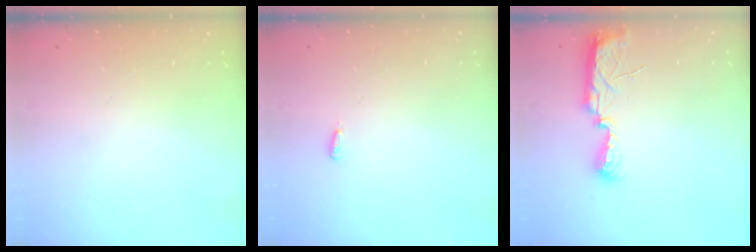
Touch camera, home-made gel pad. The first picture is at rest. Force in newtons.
{"total": 2.7, "press": 2.6, "slide": 0.9}
{"total": 8.5, "press": 8.3, "slide": 2.0}